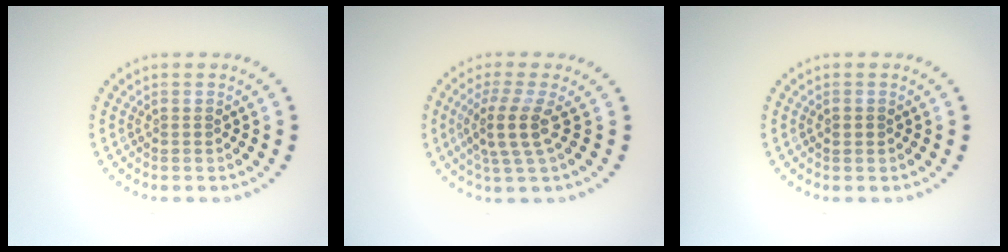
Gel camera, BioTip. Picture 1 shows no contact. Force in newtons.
{"total": 3.2, "press": 2.4, "slide": 2.2}
{"total": 1.1, "press": 1.1, "slide": 0.0}